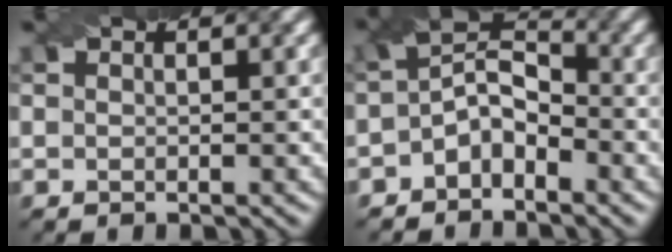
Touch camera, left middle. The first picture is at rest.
{"total": 4.0, "force": [-1.8, 2.4, 2.6], "torque": [-0.045, 0.008, -0.038]}